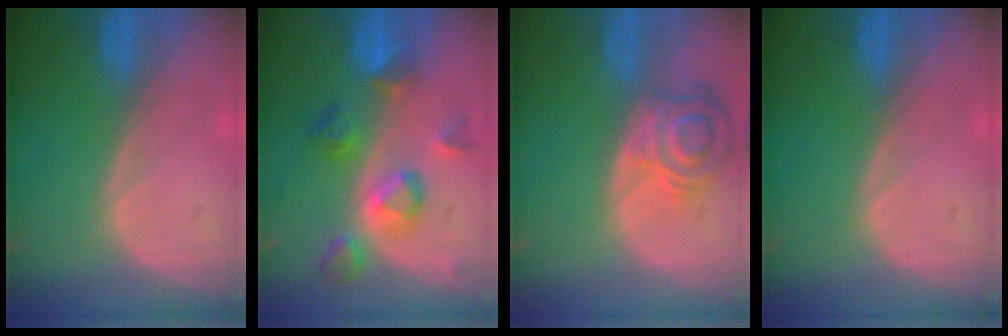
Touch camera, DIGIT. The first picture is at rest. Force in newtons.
{"total": 7.6, "press": 7.5, "slide": 1.4}
{"total": 7.8, "press": 7.0, "slide": 3.6}
{"total": 0.0}